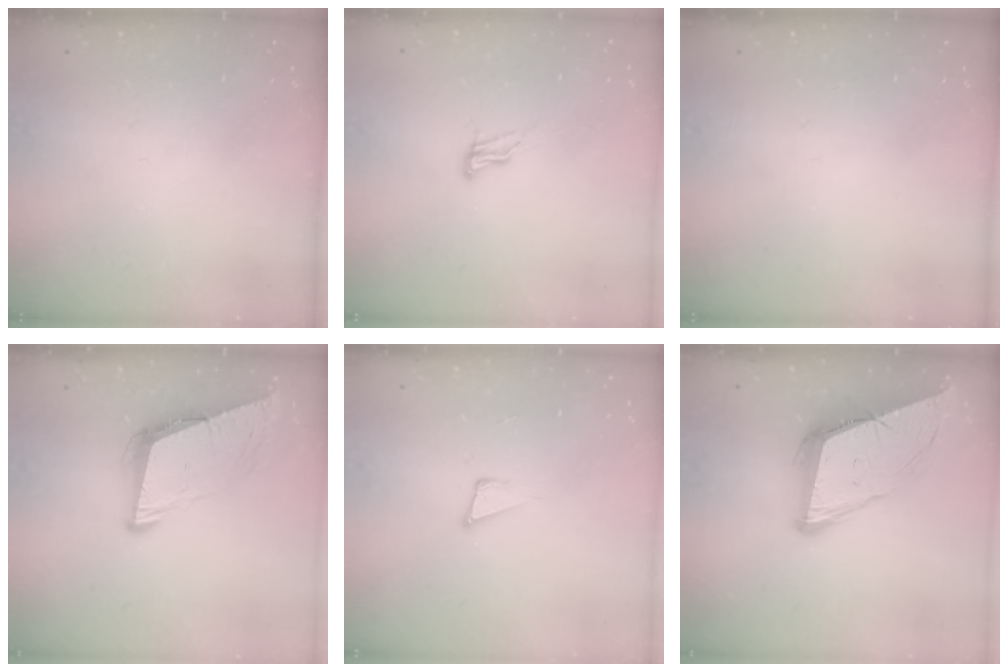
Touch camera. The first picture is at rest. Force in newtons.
{"total": 5.9, "press": 5.9, "slide": 0.5}
{"total": 0.0}
{"total": 8.9, "press": 8.2, "slide": 3.6}
{"total": 4.0, "press": 2.6, "slide": 3.0}
{"total": 15.3, "press": 14.8, "slide": 4.1}